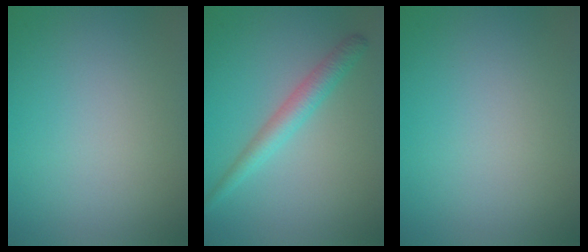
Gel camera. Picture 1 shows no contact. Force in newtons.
{"total": 2.6, "press": 2.6, "slide": 0.1}
{"total": 0.0}